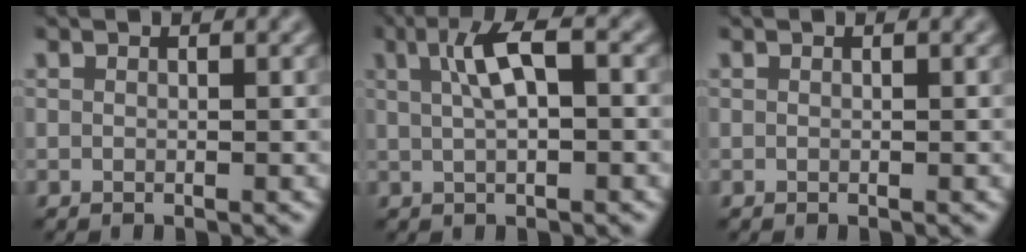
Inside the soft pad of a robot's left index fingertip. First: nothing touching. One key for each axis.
{"total": 4.3, "fx": 1.1, "fy": 1.2, "fz": 4.0, "tx": -0.077, "ty": 0.007, "tz": 0.017}
{"total": 0.0}